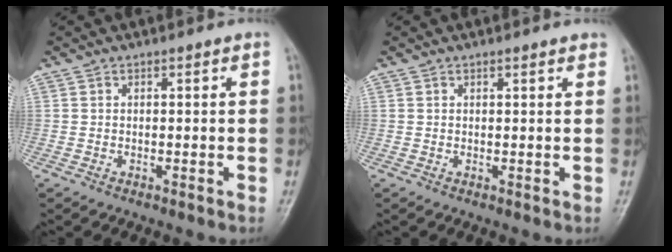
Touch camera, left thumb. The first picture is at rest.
{"total": 1.2, "force": [1.0, 0.2, 0.7], "torque": [-0.004, 0.001, 0.011]}